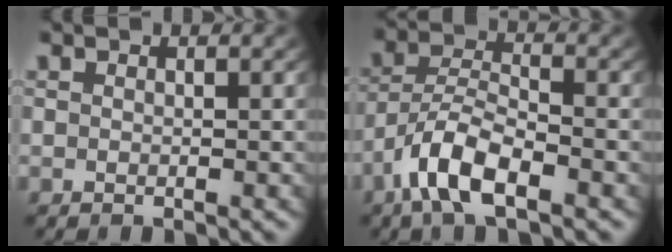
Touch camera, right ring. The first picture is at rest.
{"total": 5.1, "force": [-2.8, 2.1, 3.7], "torque": [-0.083, -0.016, -0.045]}